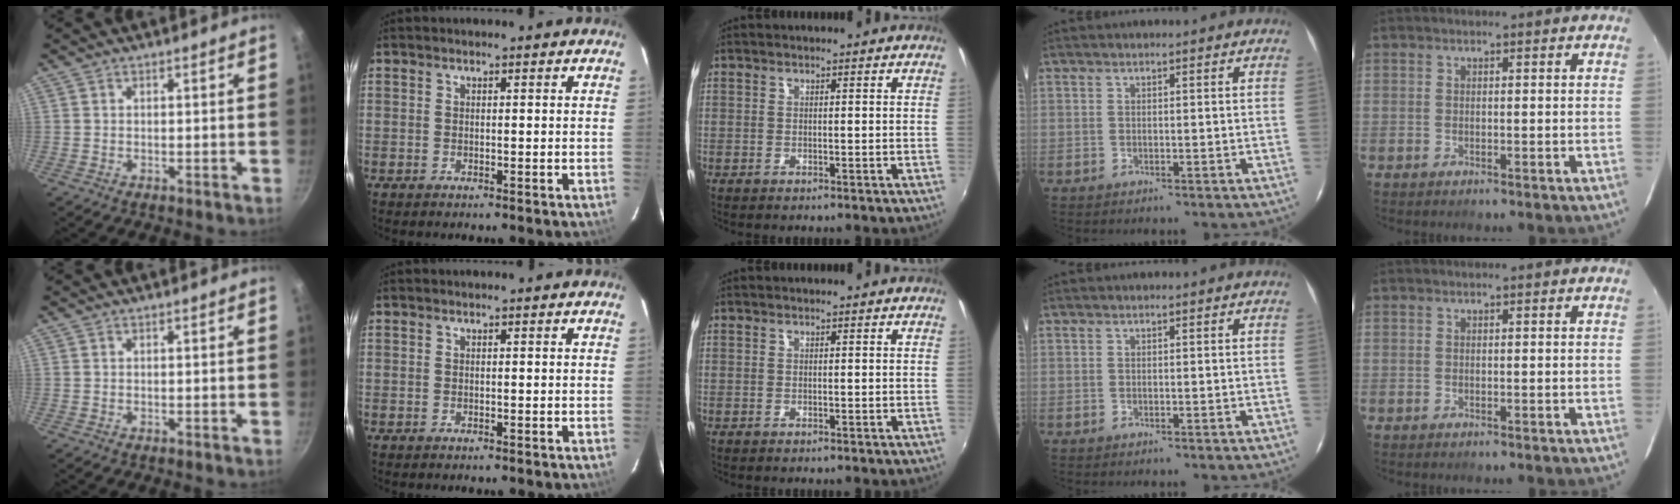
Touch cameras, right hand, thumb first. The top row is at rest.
{}